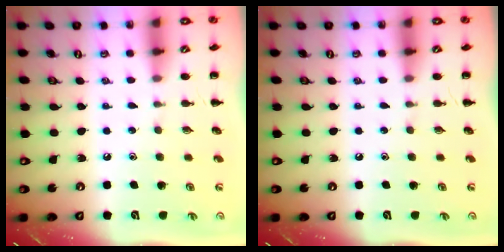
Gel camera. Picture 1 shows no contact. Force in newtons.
{"total": 0.0}